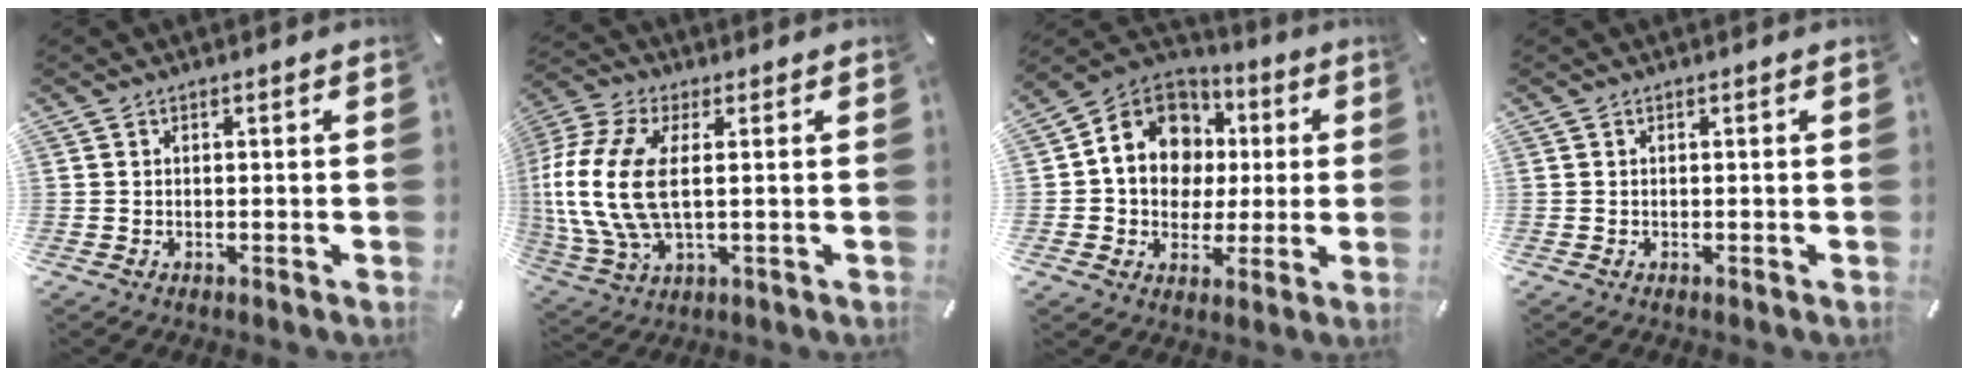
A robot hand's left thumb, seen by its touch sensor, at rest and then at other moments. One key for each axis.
{"total": 15.9, "fx": 1.4, "fy": 7.8, "fz": 13.7, "tx": -0.312, "ty": -0.013, "tz": 0.026}
{"total": 13.4, "fx": 1.9, "fy": 12.0, "fz": 5.8, "tx": -0.109, "ty": -0.007, "tz": 0.038}
{"total": 0.0}